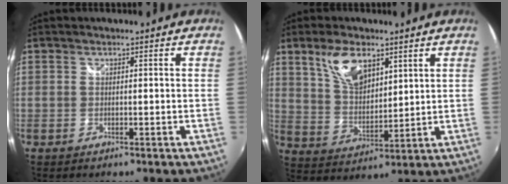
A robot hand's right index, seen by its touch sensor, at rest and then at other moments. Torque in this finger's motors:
{"motor_torque": [0.25, 0.17, 0.29, 0.11]}